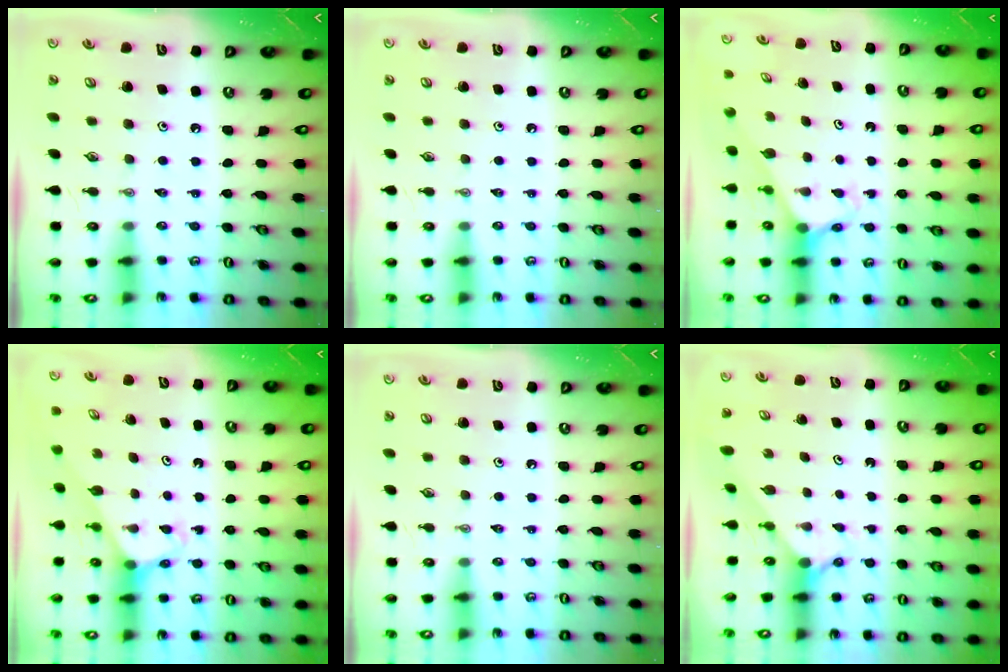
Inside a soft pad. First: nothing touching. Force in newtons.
{"total": 0.0}
{"total": 2.6, "press": 2.6, "slide": 0.1}
{"total": 3.1, "press": 3.1, "slide": 0.2}
{"total": 0.0}
{"total": 3.7, "press": 3.7, "slide": 0.2}